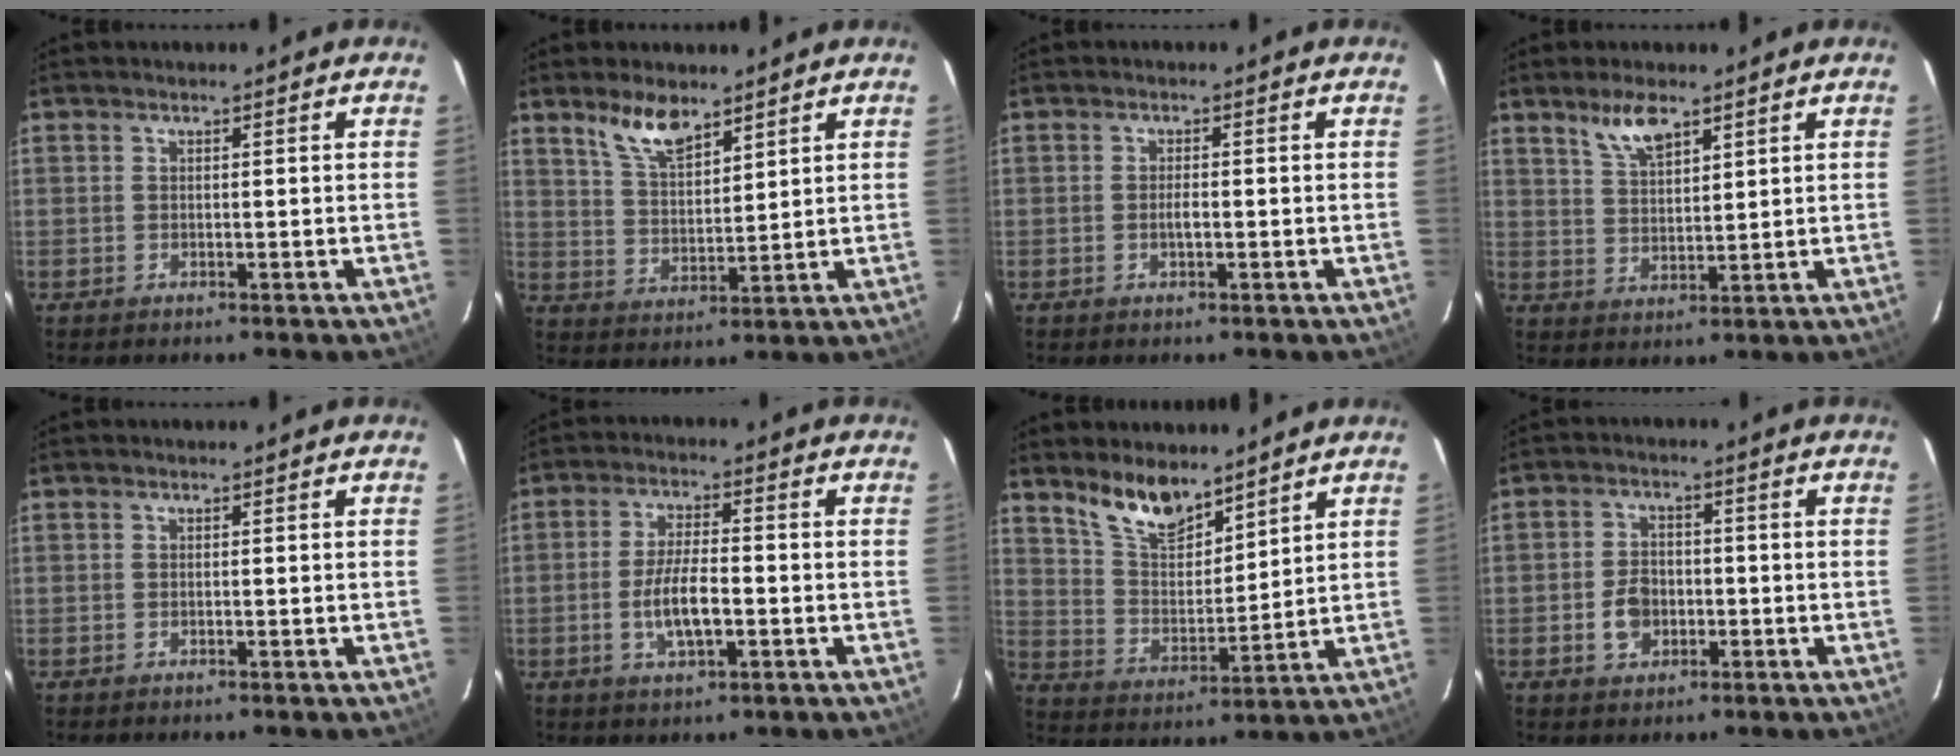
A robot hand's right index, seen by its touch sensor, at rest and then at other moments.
{"total": 7.6, "force": [5.7, 2.6, 4.3], "torque": [-0.078, 0.005, 0.115]}
{"total": 1.6, "force": [-0.4, 0.6, 1.4], "torque": [-0.027, 0.000, -0.008]}
{"total": 6.0, "force": [4.3, 2.0, 3.7], "torque": [-0.067, 0.001, 0.086]}
{"total": 0.0}
{"total": 7.6, "force": [-2.0, 2.5, 6.8], "torque": [-0.135, -0.002, -0.037]}
{"total": 10.1, "force": [8.1, 3.6, 4.9], "torque": [-0.091, 0.003, 0.160]}
{"total": 5.4, "force": [-1.6, 4.1, 3.1], "torque": [-0.062, 0.013, -0.023]}